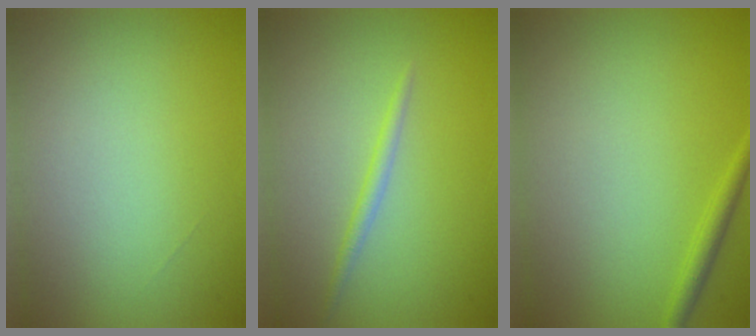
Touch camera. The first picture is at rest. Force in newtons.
{"total": 1.1, "press": 1.1, "slide": 0.0}
{"total": 1.3, "press": 1.3, "slide": 0.1}